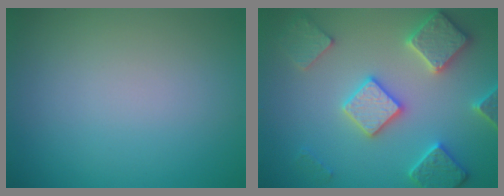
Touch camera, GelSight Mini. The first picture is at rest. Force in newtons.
{"total": 5.8, "press": 5.6, "slide": 1.3}